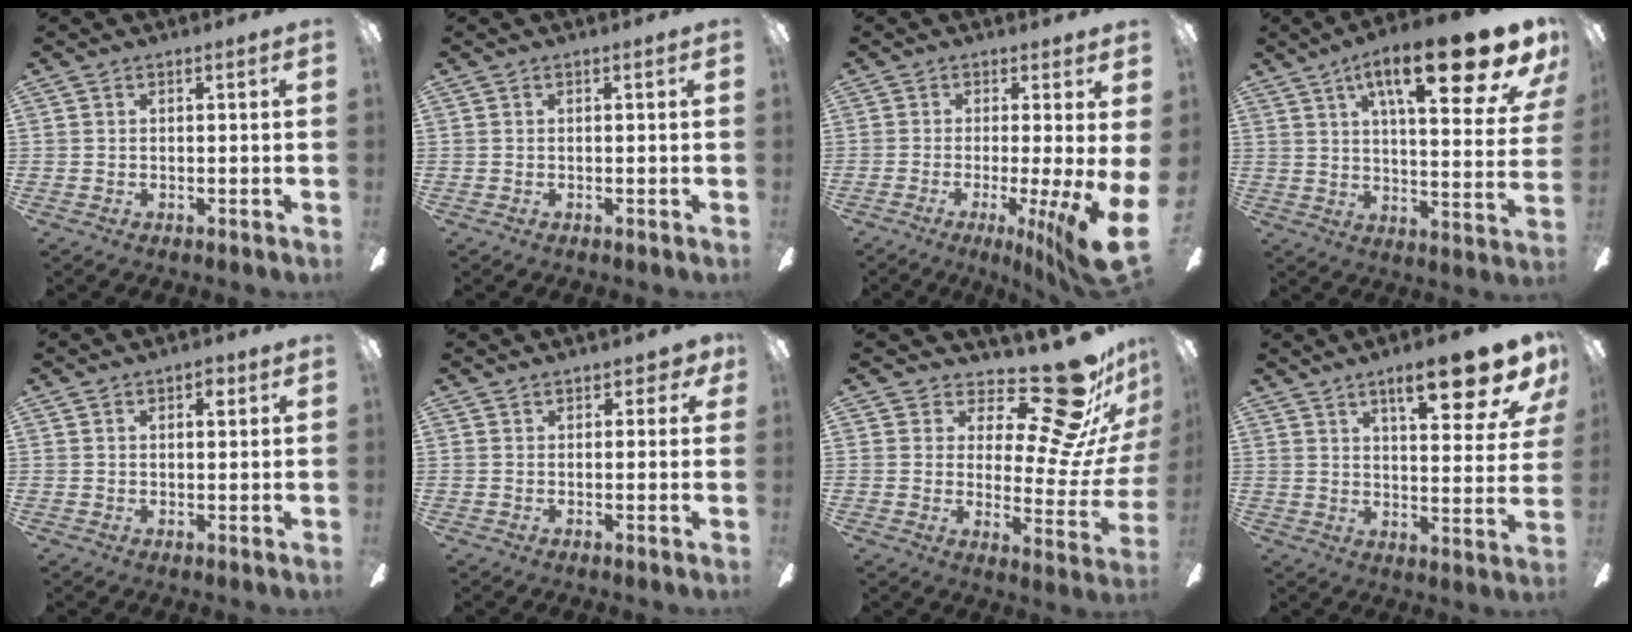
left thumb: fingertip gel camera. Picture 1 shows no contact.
{"total": 0.0}
{"total": 11.2, "force": [-3.4, 0.3, 10.7], "torque": [-0.139, -0.007, -0.046]}
{"total": 22.1, "force": [12.6, 6.2, 17.0], "torque": [-0.245, -0.069, 0.189]}
{"total": 3.2, "force": [1.6, 1.4, 2.4], "torque": [-0.027, -0.003, 0.021]}
{"total": 2.8, "force": [1.5, 1.5, 1.8], "torque": [-0.021, -0.001, 0.023]}
{"total": 19.9, "force": [15.0, 5.5, 11.8], "torque": [-0.159, -0.128, 0.244]}
{"total": 16.0, "force": [10.5, 4.1, 11.3], "torque": [-0.151, -0.059, 0.161]}